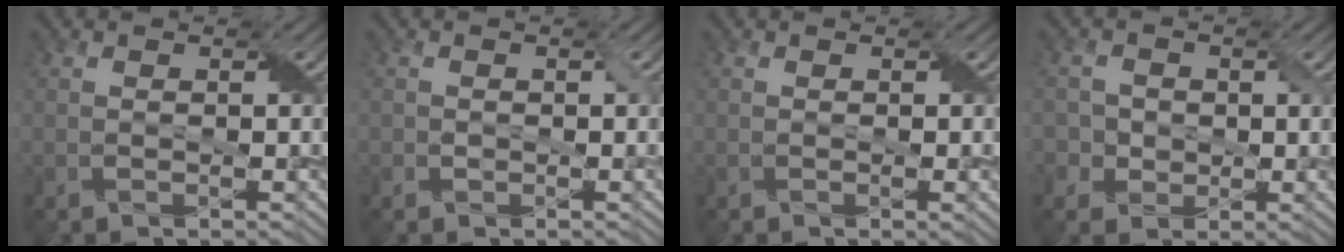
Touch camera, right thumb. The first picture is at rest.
{"total": 1.1, "force": [-0.2, 1.0, 0.4], "torque": [-0.012, -0.001, -0.005]}
{"total": 1.2, "force": [-0.1, 0.2, 1.2], "torque": [-0.018, -0.003, -0.002]}
{"total": 3.1, "force": [-0.2, 3.0, 0.9], "torque": [-0.023, 0.001, -0.015]}